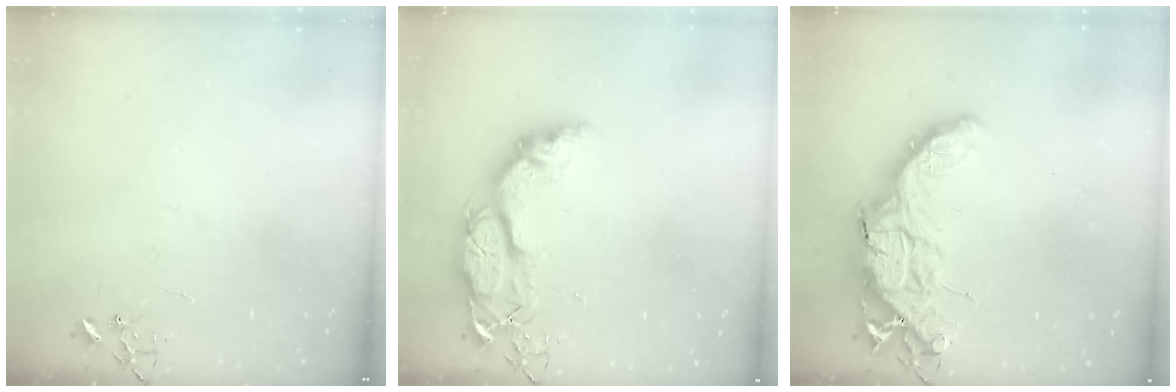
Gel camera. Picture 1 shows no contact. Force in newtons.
{"total": 13.9, "press": 13.9, "slide": 1.3}
{"total": 18.0, "press": 18.0, "slide": 1.3}